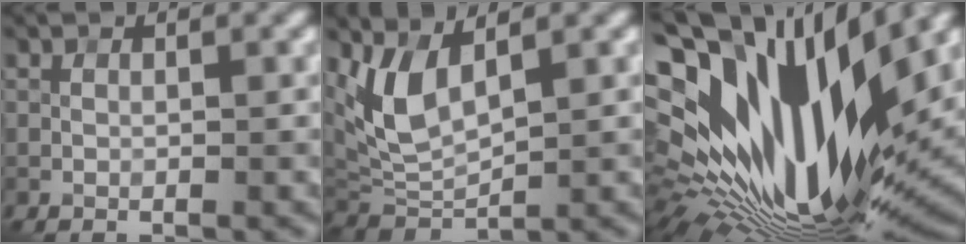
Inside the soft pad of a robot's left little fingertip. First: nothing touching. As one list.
[{"total": 4.8, "force": [2.1, 1.9, 3.9], "torque": [-0.099, -0.009, 0.051]}, {"total": 19.2, "force": [4.7, 8.6, 16.4], "torque": [-0.303, -0.033, 0.099]}]